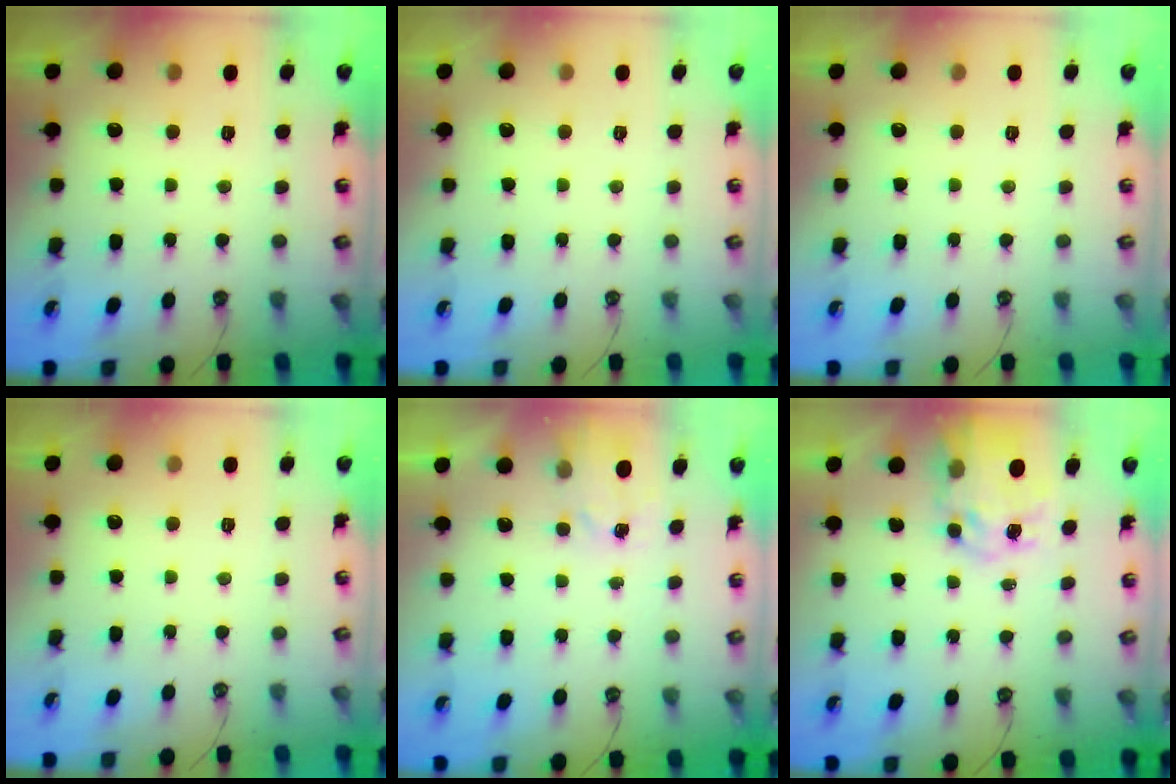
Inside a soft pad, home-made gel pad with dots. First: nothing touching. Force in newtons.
{"total": 0.0}
{"total": 0.0}
{"total": 0.0}
{"total": 2.6, "press": 2.6, "slide": 0.3}
{"total": 10.1, "press": 10.0, "slide": 0.9}